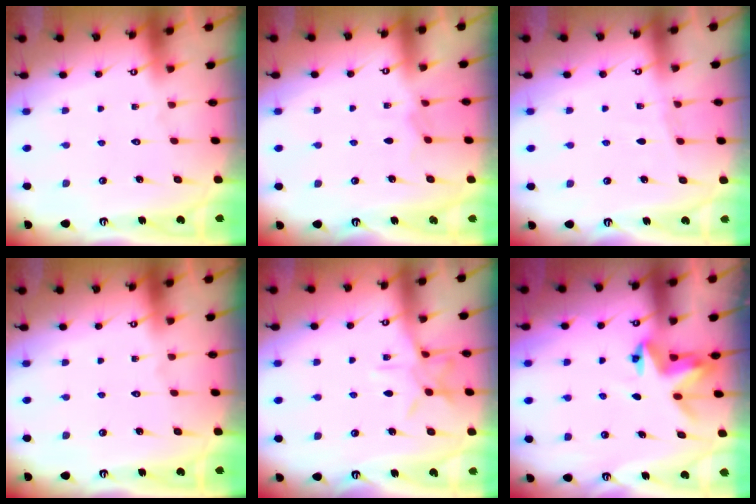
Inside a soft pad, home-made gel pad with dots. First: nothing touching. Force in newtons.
{"total": 3.8, "press": 3.7, "slide": 0.6}
{"total": 2.4, "press": 2.4, "slide": 0.4}
{"total": 0.0}
{"total": 8.8, "press": 8.8, "slide": 0.4}
{"total": 4.0, "press": 4.0, "slide": 0.5}